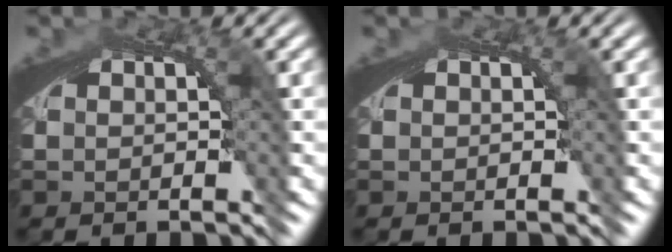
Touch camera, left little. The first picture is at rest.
{"total": 0.0}